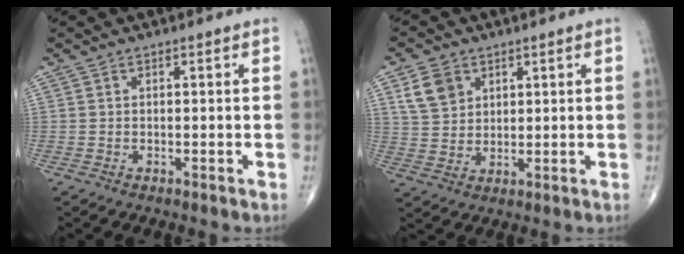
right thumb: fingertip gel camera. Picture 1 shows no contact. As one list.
[{"total": 6.8, "force": [3.2, 5.1, 3.2], "torque": [-0.042, -0.010, 0.064]}]